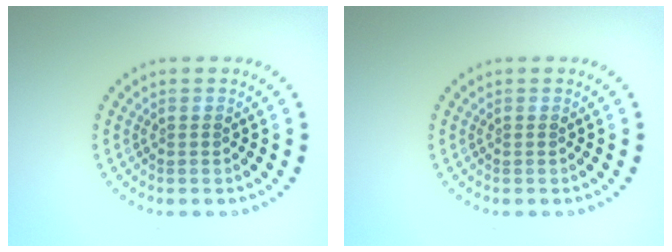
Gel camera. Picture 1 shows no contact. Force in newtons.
{"total": 0.0}